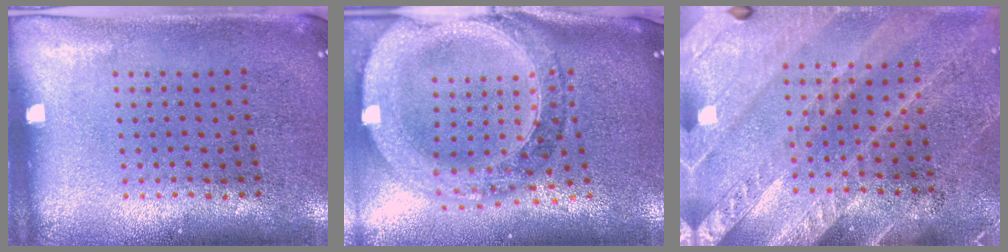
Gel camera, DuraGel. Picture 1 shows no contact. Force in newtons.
{"total": 2.6, "press": 2.3, "slide": 1.2}
{"total": 2.9, "press": 2.6, "slide": 1.4}